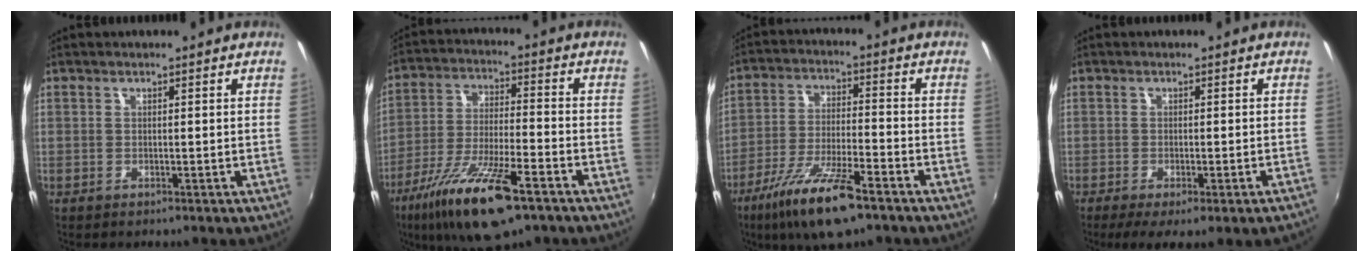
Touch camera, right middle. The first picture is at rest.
{"total": 16.8, "force": [-10.5, 4.0, 12.4], "torque": [-0.245, -0.043, -0.193]}
{"total": 13.6, "force": [-8.9, 2.9, 9.9], "torque": [-0.204, -0.031, -0.165]}
{"total": 7.1, "force": [-4.6, 0.7, 5.3], "torque": [-0.092, -0.031, -0.063]}